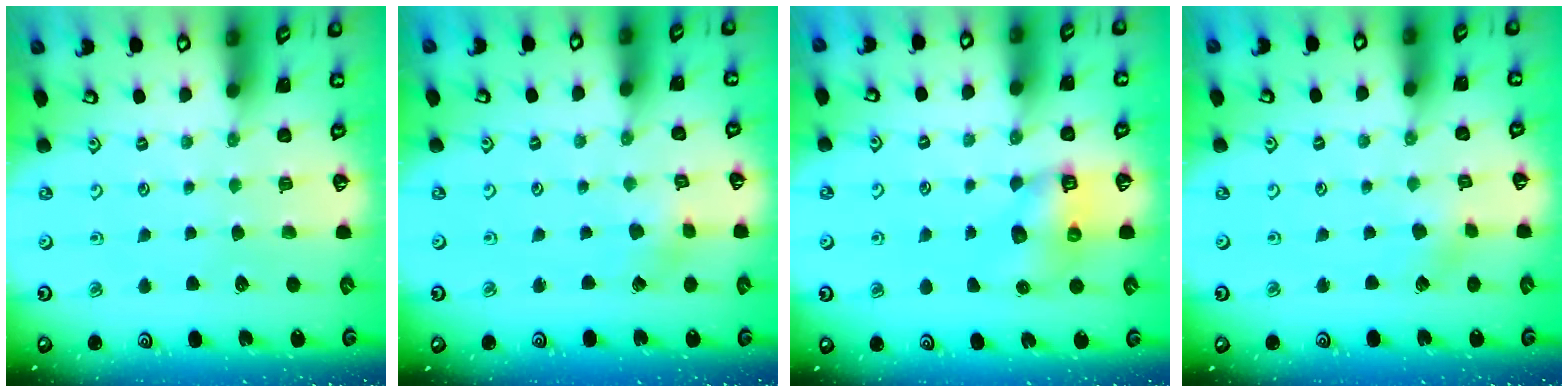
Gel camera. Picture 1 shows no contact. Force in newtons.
{"total": 2.2, "press": 2.2, "slide": 0.2}
{"total": 7.1, "press": 7.0, "slide": 0.9}
{"total": 2.6, "press": 2.4, "slide": 0.9}